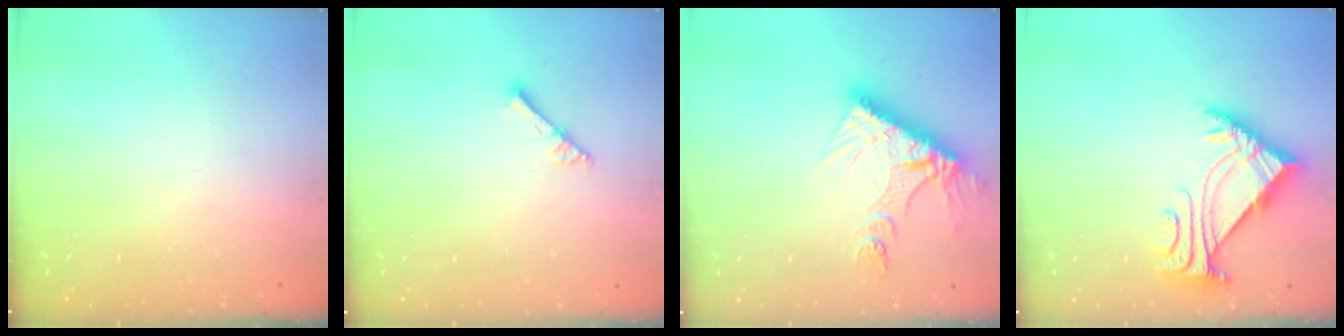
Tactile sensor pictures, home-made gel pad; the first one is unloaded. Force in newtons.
{"total": 4.1, "press": 4.0, "slide": 0.5}
{"total": 12.7, "press": 12.6, "slide": 1.1}
{"total": 4.9, "press": 4.8, "slide": 0.7}